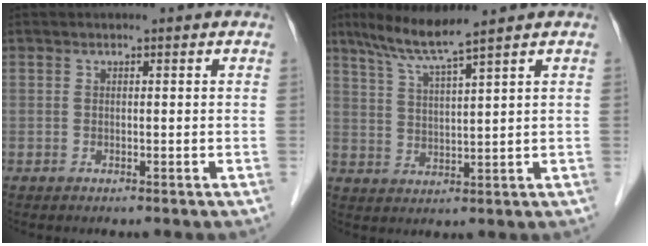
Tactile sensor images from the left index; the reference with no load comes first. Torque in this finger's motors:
{"motor_torque": [0.66, -0.62, 0.25, 0.03]}